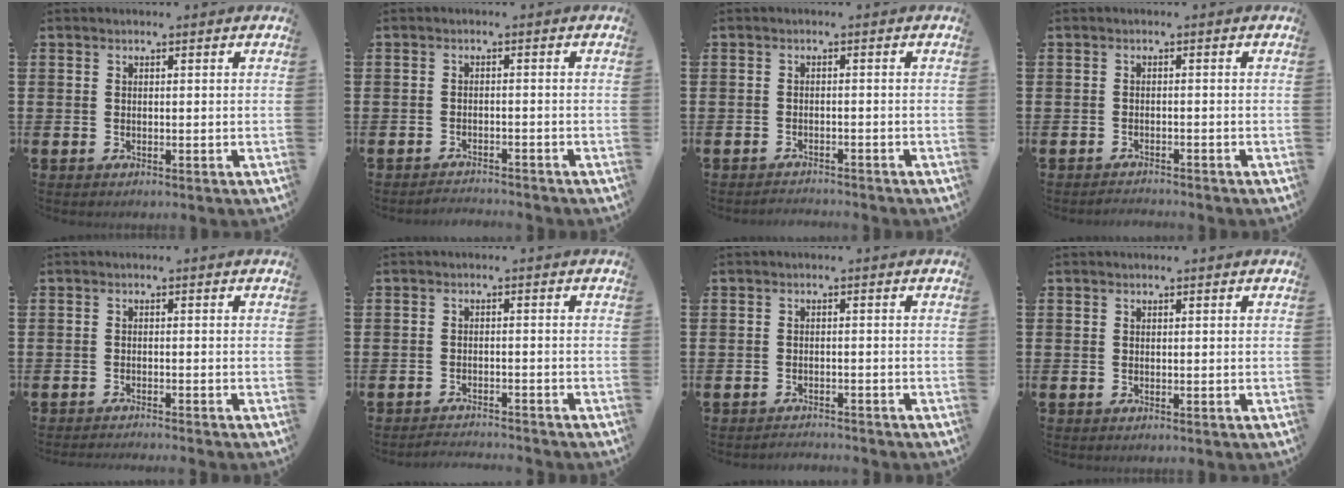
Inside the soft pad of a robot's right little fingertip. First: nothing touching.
{"total": 1.6, "force": [-1.6, -0.1, -0.1], "torque": [-0.003, 0.005, -0.033]}
{"total": 1.3, "force": [-1.3, -0.1, -0.2], "torque": [-0.001, 0.004, -0.027]}
{"total": 1.0, "force": [-1.0, -0.1, -0.1], "torque": [-0.001, 0.001, -0.022]}
{"total": 1.0, "force": [-0.9, -0.2, 0.0], "torque": [0.000, 0.001, -0.019]}
{"total": 1.7, "force": [-1.7, -0.1, -0.1], "torque": [-0.004, 0.005, -0.037]}
{"total": 1.3, "force": [-1.3, 0.0, -0.1], "torque": [-0.001, 0.004, -0.028]}
{"total": 0.0}